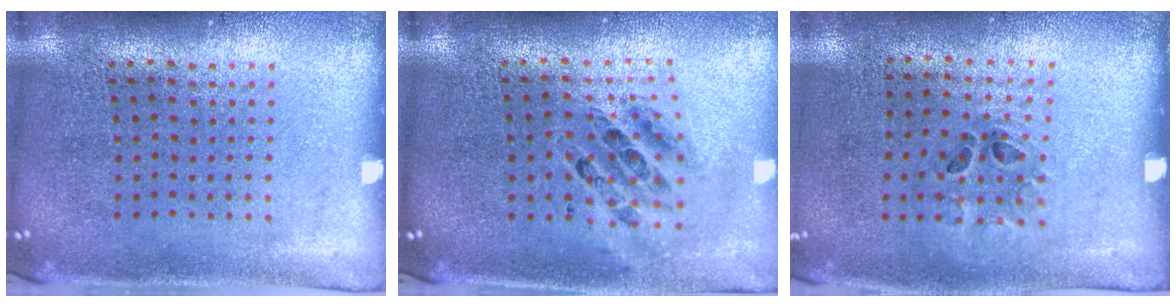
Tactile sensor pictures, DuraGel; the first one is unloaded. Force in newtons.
{"total": 0.8, "press": 0.8, "slide": 0.1}
{"total": 1.2, "press": 0.6, "slide": 1.0}